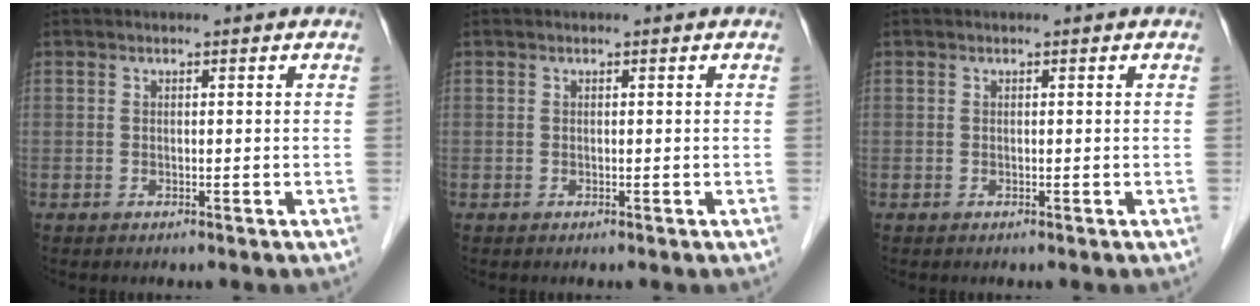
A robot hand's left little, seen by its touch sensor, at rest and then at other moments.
{"total": 0.0}
{"total": 0.0}